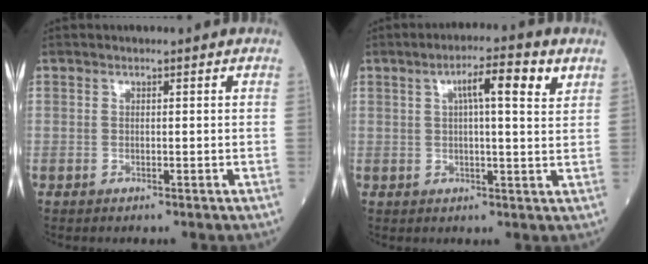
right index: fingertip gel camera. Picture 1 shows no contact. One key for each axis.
{"total": 7.3, "fx": 3.1, "fy": 0.8, "fz": 6.6, "tx": -0.105, "ty": 0.013, "tz": 0.043}